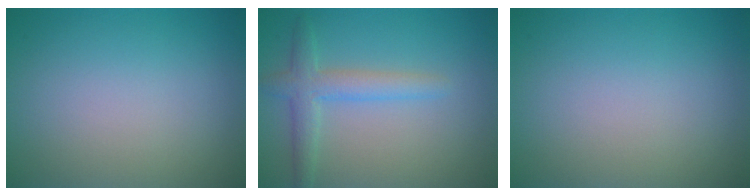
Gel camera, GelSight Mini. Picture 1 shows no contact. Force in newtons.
{"total": 3.0, "press": 3.0, "slide": 0.2}
{"total": 0.0}